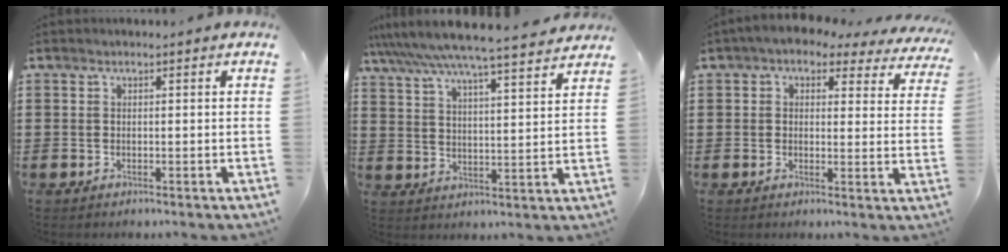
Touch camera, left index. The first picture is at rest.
{"total": 6.7, "force": [6.1, -0.5, 2.7], "torque": [-0.078, -0.041, 0.102]}
{"total": 3.1, "force": [2.4, 1.4, 1.5], "torque": [-0.034, -0.012, 0.037]}